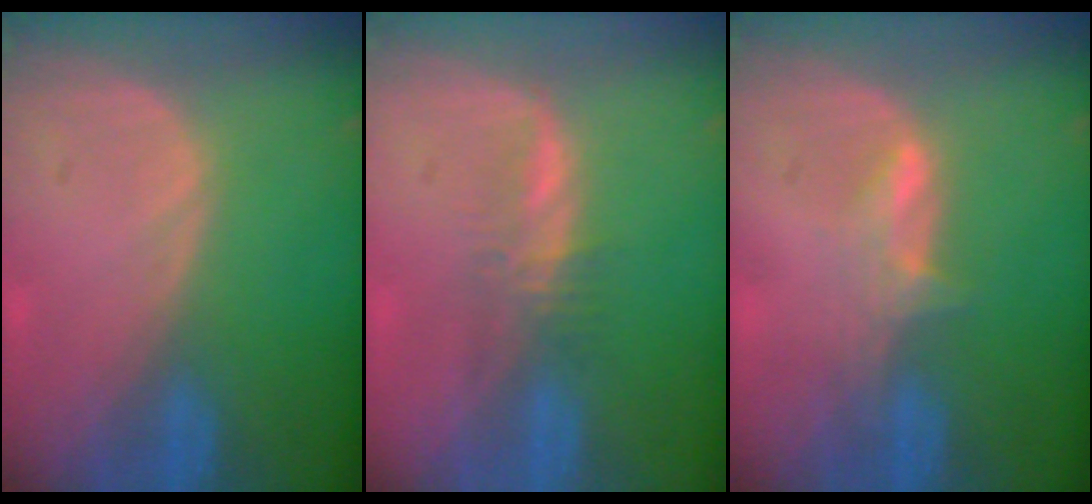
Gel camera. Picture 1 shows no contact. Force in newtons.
{"total": 2.8, "press": 2.7, "slide": 0.5}
{"total": 2.8, "press": 2.8, "slide": 0.4}